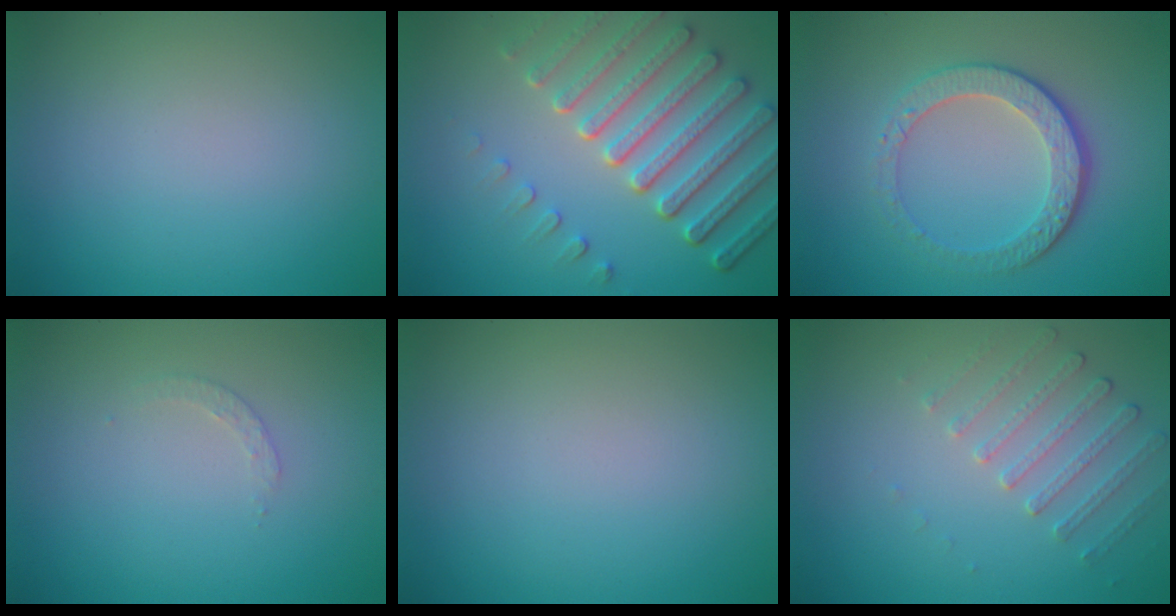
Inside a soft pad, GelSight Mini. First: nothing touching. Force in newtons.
{"total": 6.9, "press": 5.3, "slide": 4.5}
{"total": 4.6, "press": 3.3, "slide": 3.2}
{"total": 1.1, "press": 1.1, "slide": 0.3}
{"total": 0.0}
{"total": 1.9, "press": 1.5, "slide": 1.2}